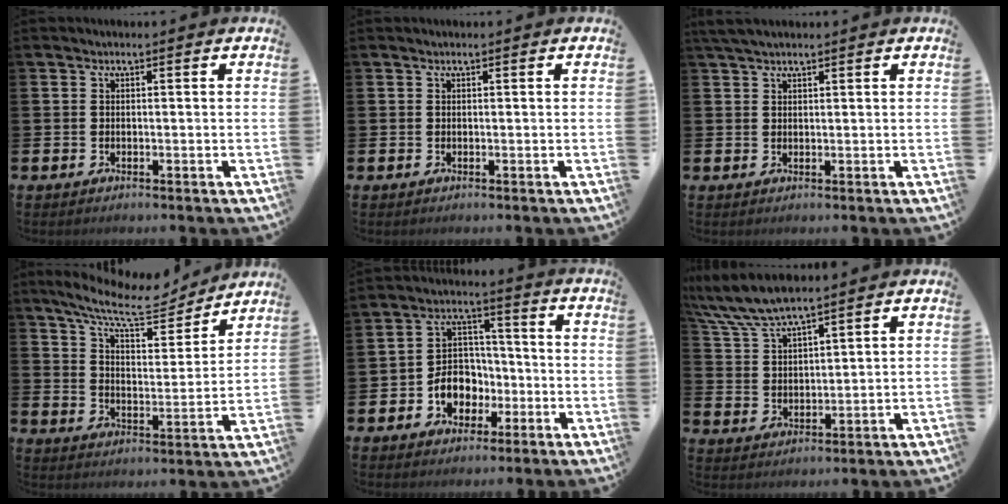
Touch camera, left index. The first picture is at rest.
{"total": 0.0}
{"total": 2.7, "force": [2.2, 0.7, 1.3], "torque": [-0.029, 0.002, 0.041]}
{"total": 11.1, "force": [9.6, 2.6, 4.8], "torque": [-0.107, -0.053, 0.165]}
{"total": 6.5, "force": [-2.1, 5.6, 2.6], "torque": [-0.052, 0.010, -0.044]}
{"total": 6.8, "force": [6.3, 0.8, 2.3], "torque": [-0.072, -0.022, 0.116]}